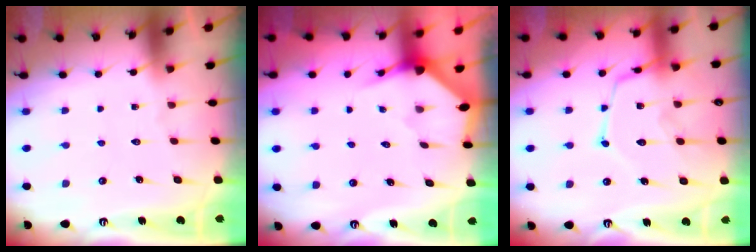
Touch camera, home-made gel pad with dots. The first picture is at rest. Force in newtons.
{"total": 2.8, "press": 2.8, "slide": 0.3}
{"total": 13.7, "press": 13.6, "slide": 1.0}